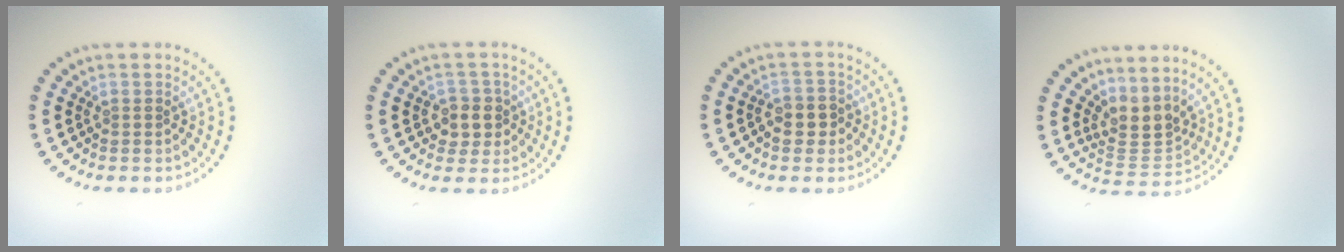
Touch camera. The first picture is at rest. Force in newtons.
{"total": 2.5, "press": 2.3, "slide": 0.9}
{"total": 2.4, "press": 2.3, "slide": 0.7}
{"total": 3.2, "press": 2.3, "slide": 2.1}